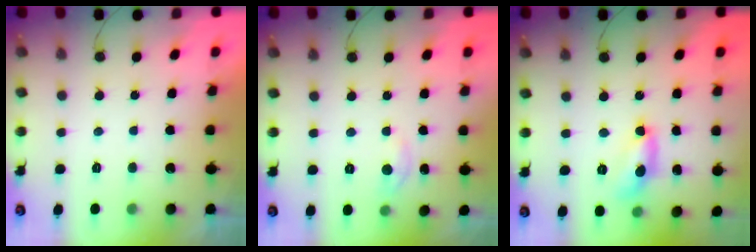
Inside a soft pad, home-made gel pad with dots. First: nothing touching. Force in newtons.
{"total": 3.2, "press": 3.2, "slide": 0.4}
{"total": 9.8, "press": 9.8, "slide": 0.7}